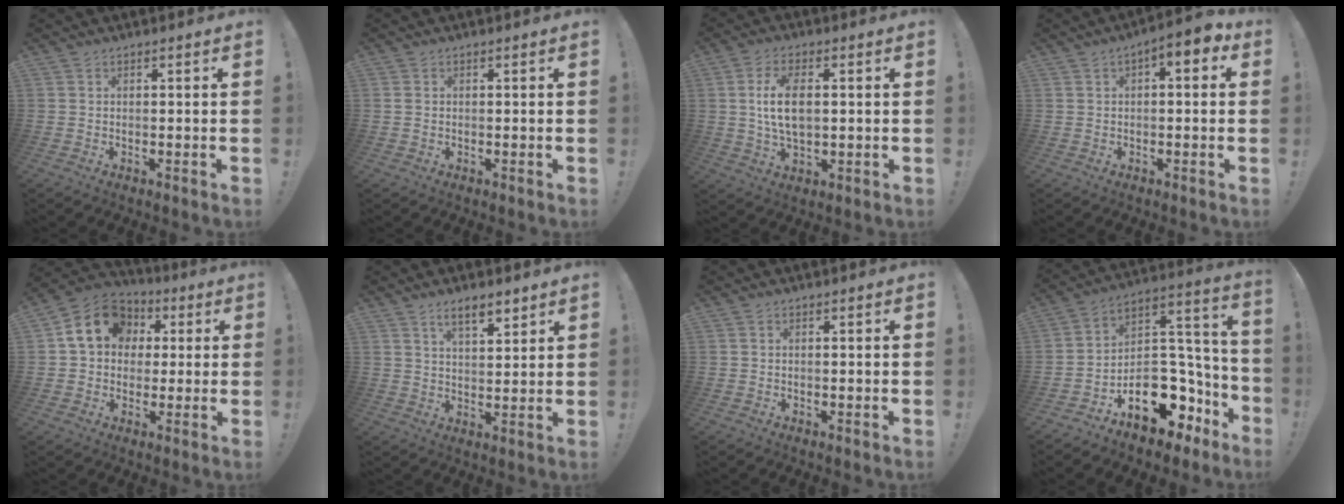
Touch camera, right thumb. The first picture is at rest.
{"total": 0.7, "force": [0.1, 0.7, 0.3], "torque": [-0.008, 0.004, 0.002]}
{"total": 9.9, "force": [1.0, 5.4, 8.2], "torque": [-0.152, -0.001, 0.018]}
{"total": 4.7, "force": [1.0, 2.1, 4.0], "torque": [-0.051, -0.006, 0.013]}
{"total": 13.8, "force": [3.5, 11.4, 7.0], "torque": [-0.086, -0.001, 0.070]}
{"total": 7.1, "force": [5.1, 2.4, 4.4], "torque": [-0.056, -0.029, 0.086]}
{"total": 0.0}
{"total": 17.4, "force": [-8.4, 11.7, 9.8], "torque": [-0.107, 0.044, -0.118]}